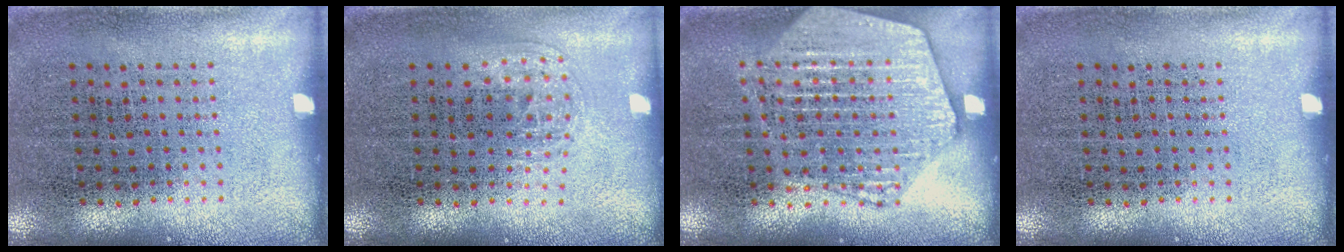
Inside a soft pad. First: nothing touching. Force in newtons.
{"total": 1.0, "press": 0.7, "slide": 0.7}
{"total": 2.0, "press": 2.0, "slide": 0.2}
{"total": 0.0}